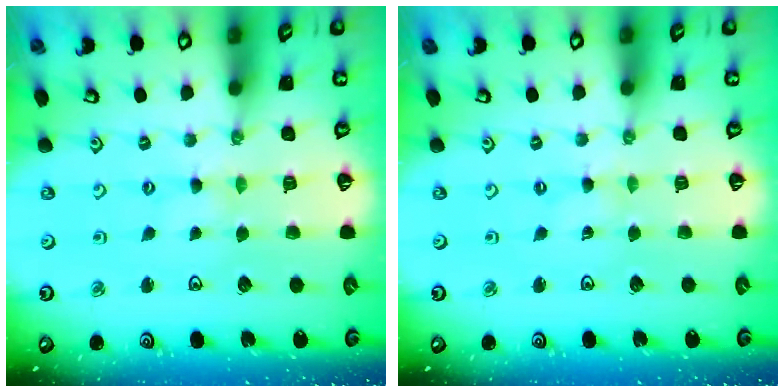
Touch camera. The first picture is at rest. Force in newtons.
{"total": 0.0}